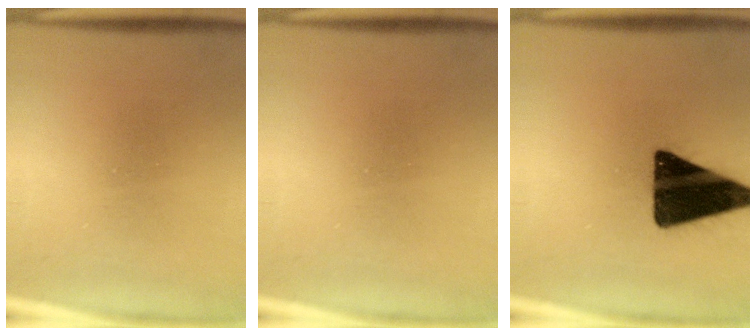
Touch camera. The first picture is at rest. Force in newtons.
{"total": 0.0}
{"total": 18.9}